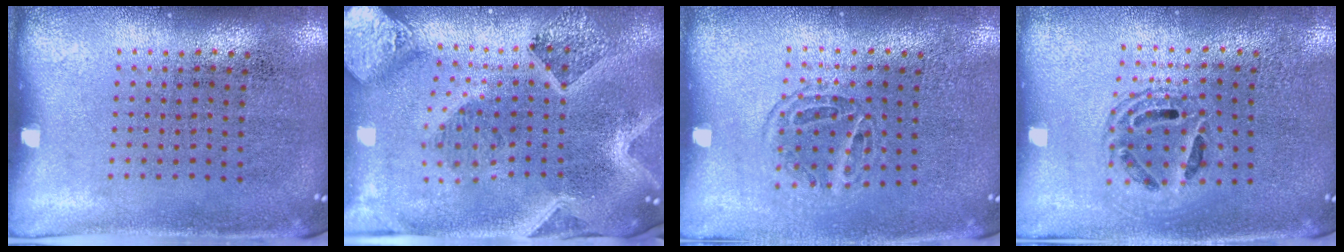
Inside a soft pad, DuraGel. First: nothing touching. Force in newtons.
{"total": 4.2, "press": 3.3, "slide": 2.6}
{"total": 1.2, "press": 1.0, "slide": 0.6}
{"total": 1.4, "press": 1.3, "slide": 0.7}